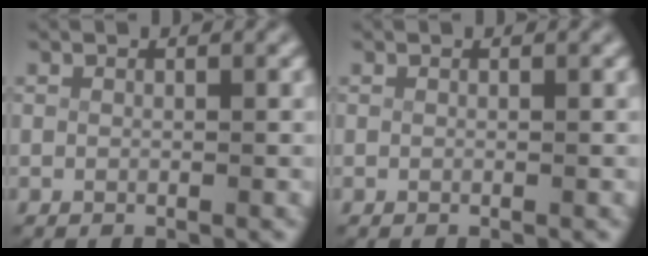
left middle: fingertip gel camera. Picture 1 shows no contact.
{"total": 0.0}